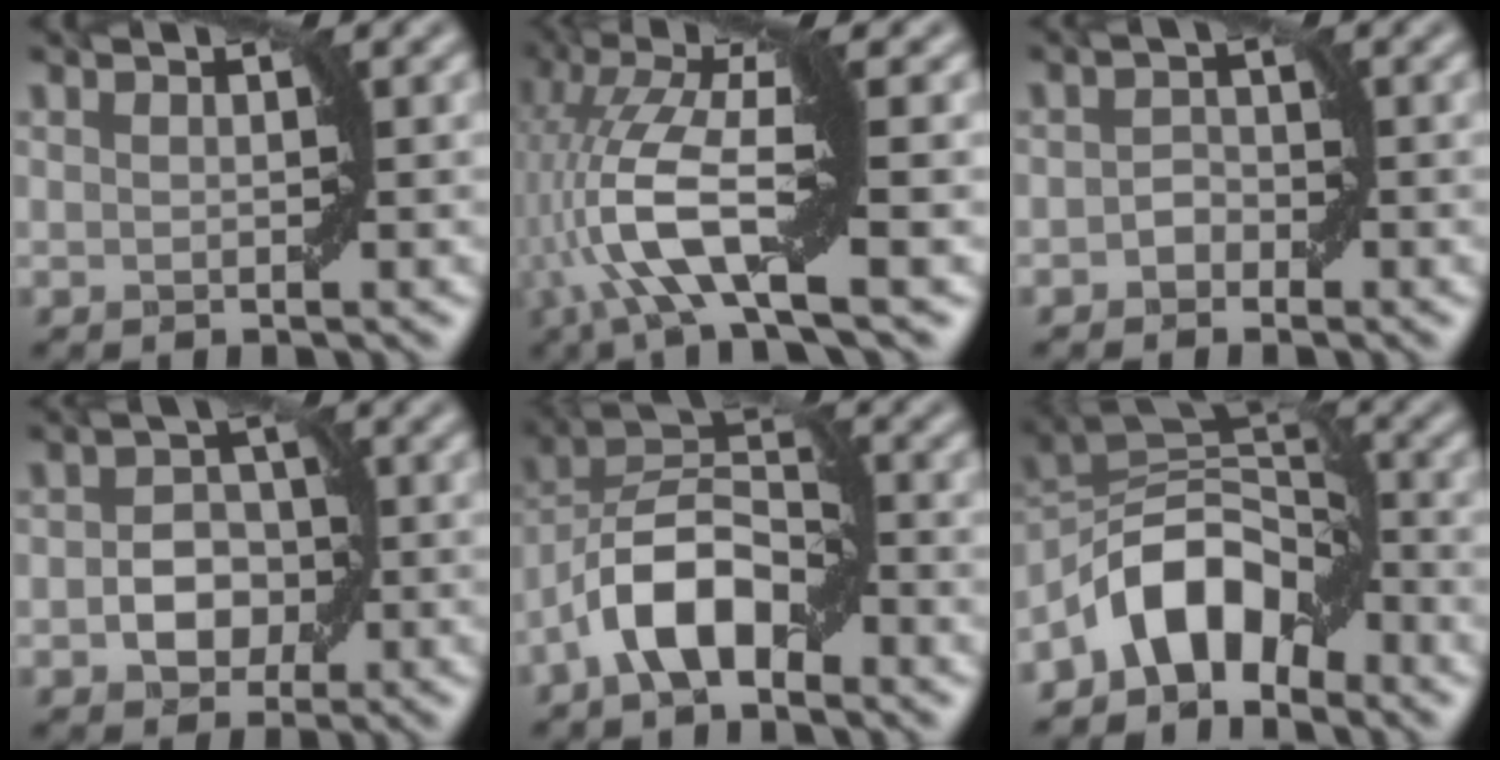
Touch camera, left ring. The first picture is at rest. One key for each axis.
{"total": 9.1, "fx": -2.0, "fy": 2.1, "fz": 8.6, "tx": -0.177, "ty": 0.017, "tz": -0.046}
{"total": 1.4, "fx": -0.8, "fy": 1.0, "fz": 0.4, "tx": -0.006, "ty": 0.006, "tz": -0.016}
{"total": 3.7, "fx": -0.9, "fy": 2.8, "fz": 2.2, "tx": -0.027, "ty": 0.002, "tz": -0.014}
{"total": 6.6, "fx": -3.4, "fy": 3.1, "fz": 4.7, "tx": -0.083, "ty": 0.018, "tz": -0.070}
{"total": 7.1, "fx": -4.3, "fy": 3.9, "fz": 4.1, "tx": -0.054, "ty": 0.014, "tz": -0.091}